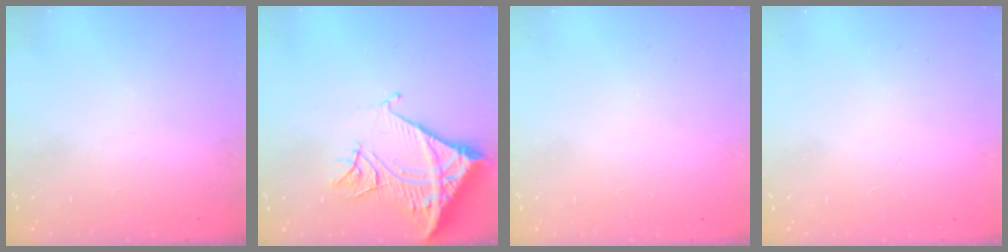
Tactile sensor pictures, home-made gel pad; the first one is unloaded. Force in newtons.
{"total": 14.2, "press": 14.1, "slide": 1.5}
{"total": 1.6, "press": 1.6, "slide": 0.1}
{"total": 1.7, "press": 1.6, "slide": 0.1}